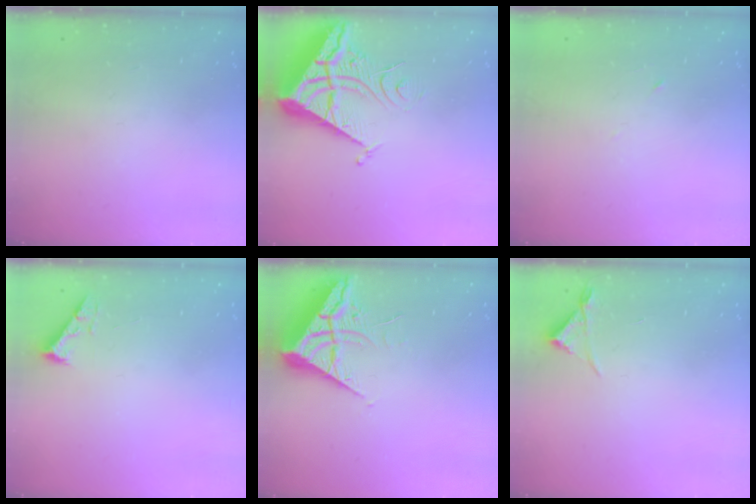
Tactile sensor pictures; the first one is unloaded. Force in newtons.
{"total": 9.6, "press": 9.5, "slide": 1.1}
{"total": 2.7, "press": 2.5, "slide": 1.0}
{"total": 2.5, "press": 2.5, "slide": 0.3}
{"total": 6.5, "press": 6.4, "slide": 0.7}
{"total": 3.0, "press": 2.9, "slide": 0.5}